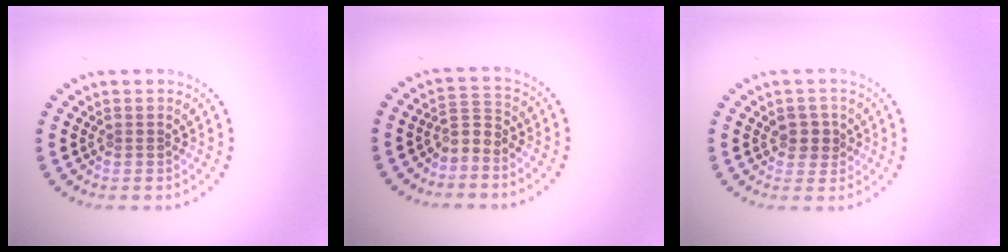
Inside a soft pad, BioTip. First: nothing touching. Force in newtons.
{"total": 1.8, "press": 1.3, "slide": 1.3}
{"total": 1.7, "press": 1.6, "slide": 0.6}